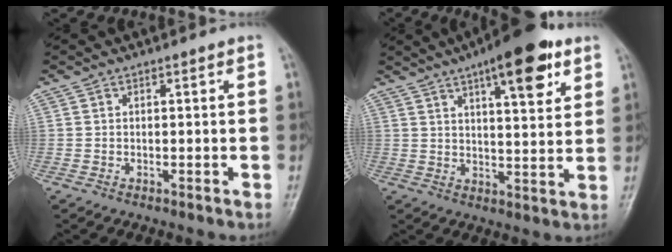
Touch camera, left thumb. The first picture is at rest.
{"total": 14.0, "force": [7.7, 4.3, 10.8], "torque": [-0.132, -0.026, 0.108]}